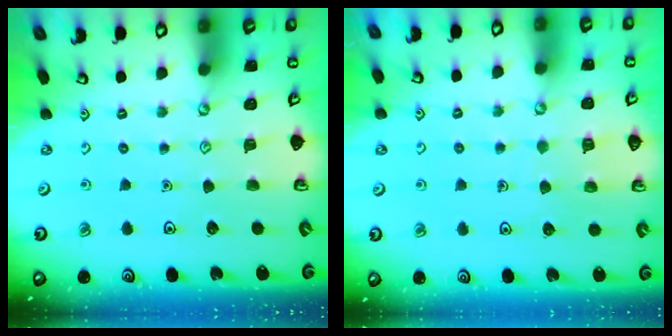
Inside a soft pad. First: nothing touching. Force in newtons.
{"total": 4.3, "press": 4.2, "slide": 0.4}